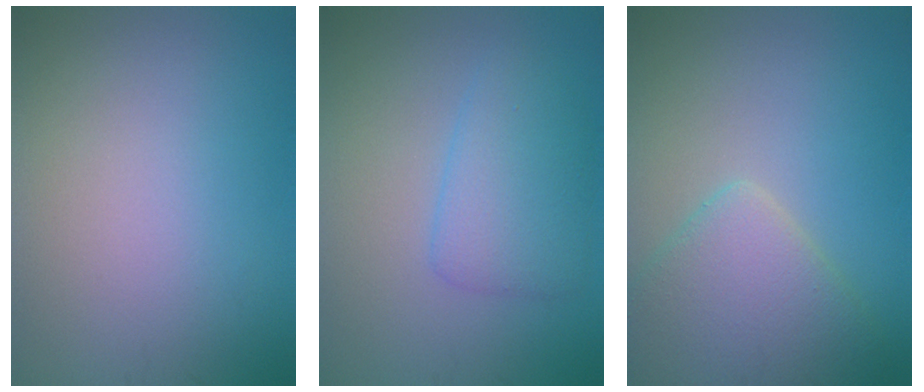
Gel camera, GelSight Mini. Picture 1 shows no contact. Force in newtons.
{"total": 3.7, "press": 3.7, "slide": 0.2}
{"total": 5.5, "press": 5.5, "slide": 0.3}